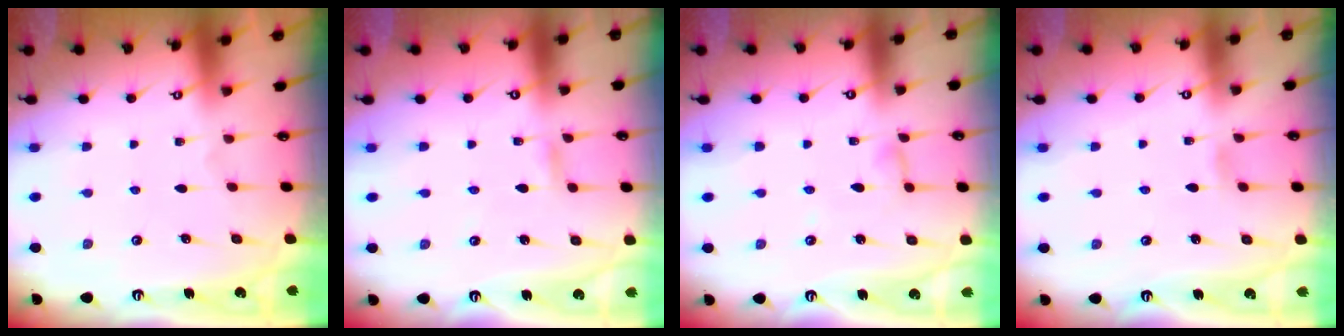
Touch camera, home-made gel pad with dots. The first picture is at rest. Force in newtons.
{"total": 2.9, "press": 2.9, "slide": 0.1}
{"total": 3.5, "press": 3.5, "slide": 0.2}
{"total": 3.7, "press": 3.6, "slide": 0.3}